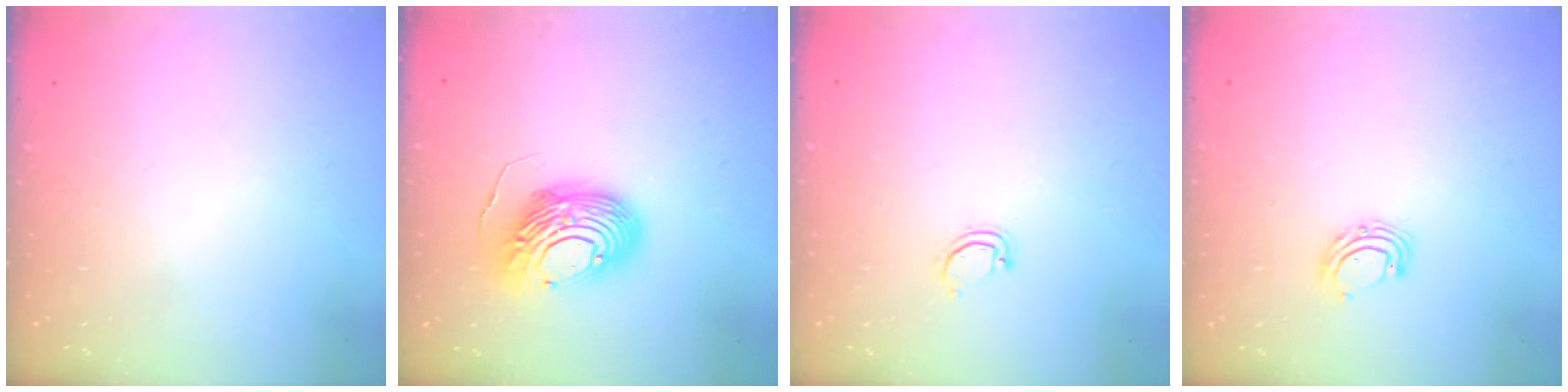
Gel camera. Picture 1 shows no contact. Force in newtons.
{"total": 14.0, "press": 14.0, "slide": 1.1}
{"total": 3.1, "press": 3.1, "slide": 0.2}
{"total": 7.6, "press": 7.5, "slide": 0.9}